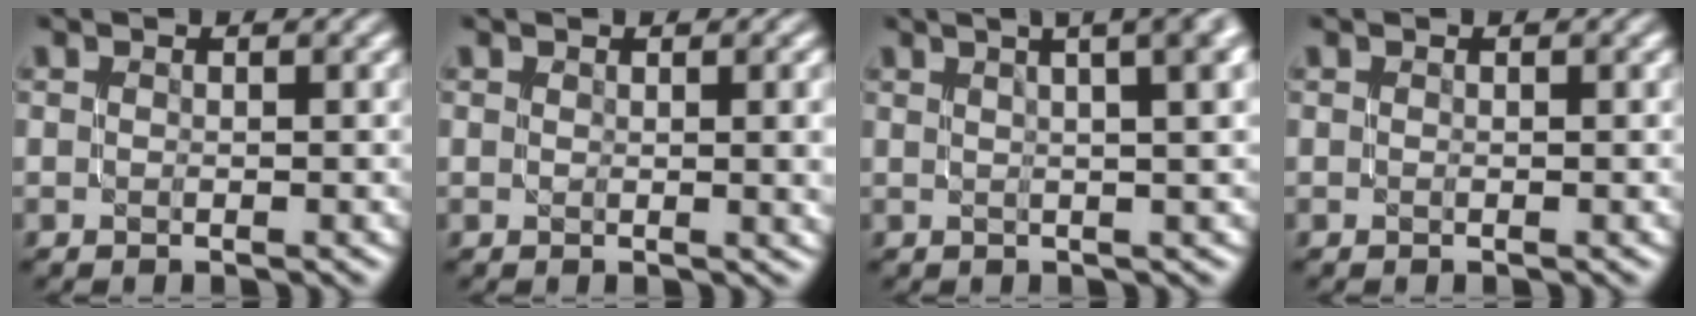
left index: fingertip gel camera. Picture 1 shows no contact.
{"total": 2.5, "force": [0.7, 0.8, 2.3], "torque": [-0.026, -0.001, 0.012]}
{"total": 12.0, "force": [5.6, 5.4, 9.1], "torque": [-0.045, 0.072, 0.033]}
{"total": 0.0}